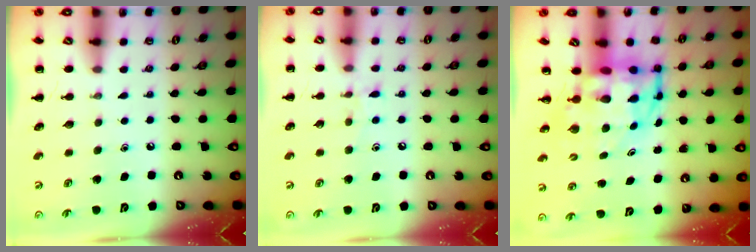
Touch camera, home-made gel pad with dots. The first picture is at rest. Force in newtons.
{"total": 6.6, "press": 6.3, "slide": 2.0}
{"total": 6.6, "press": 6.3, "slide": 2.1}